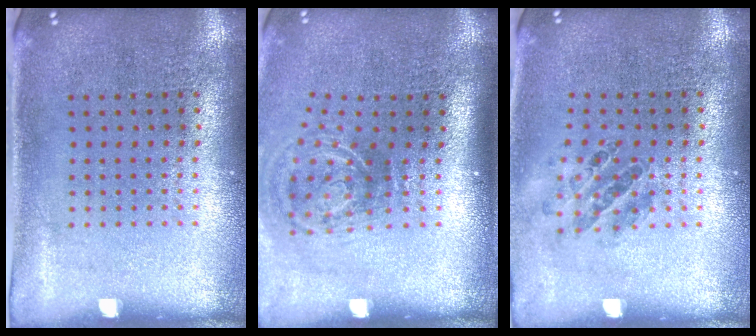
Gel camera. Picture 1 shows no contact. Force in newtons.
{"total": 2.0, "press": 1.2, "slide": 1.6}
{"total": 0.8, "press": 0.8, "slide": 0.2}